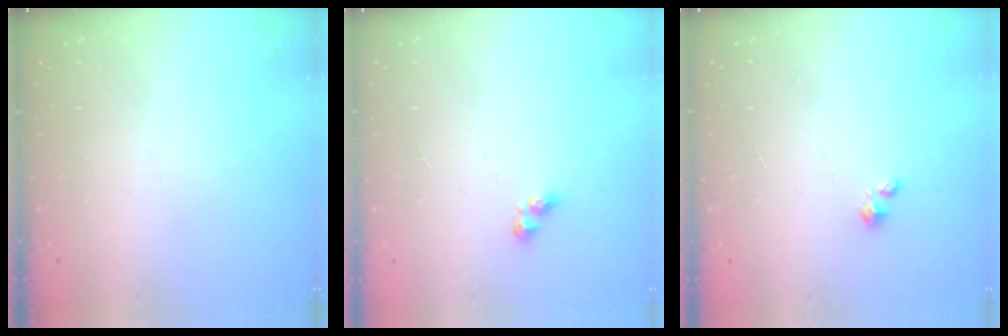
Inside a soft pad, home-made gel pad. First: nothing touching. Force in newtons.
{"total": 3.5, "press": 3.5, "slide": 0.4}
{"total": 1.4, "press": 1.4, "slide": 0.2}